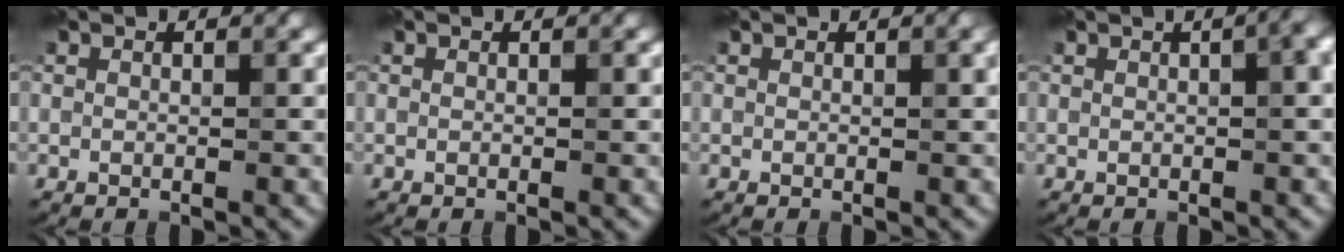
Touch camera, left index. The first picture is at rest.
{"total": 0.0}
{"total": 1.3, "force": [0.5, 0.3, 1.1], "torque": [-0.010, 0.006, 0.005]}
{"total": 4.7, "force": [1.2, 2.1, 4.0], "torque": [-0.019, 0.028, 0.004]}